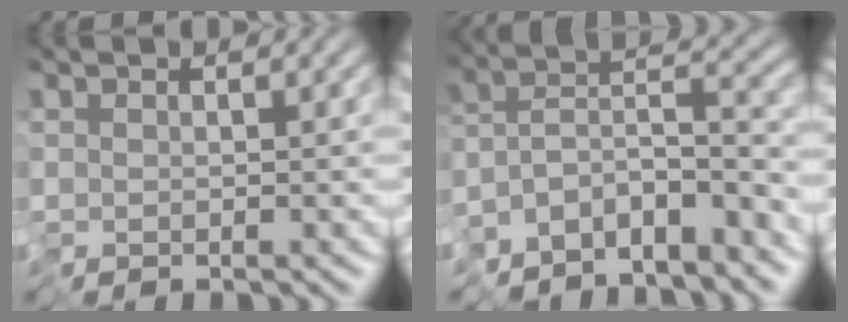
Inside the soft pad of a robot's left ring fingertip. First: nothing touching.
{"total": 7.5, "force": [-6.3, 1.9, 3.5], "torque": [-0.033, 0.004, -0.114]}